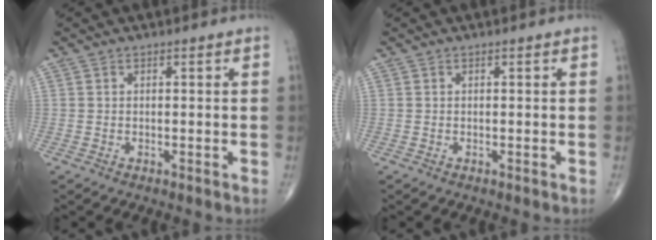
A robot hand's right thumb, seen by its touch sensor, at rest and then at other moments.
{"total": 0.0}